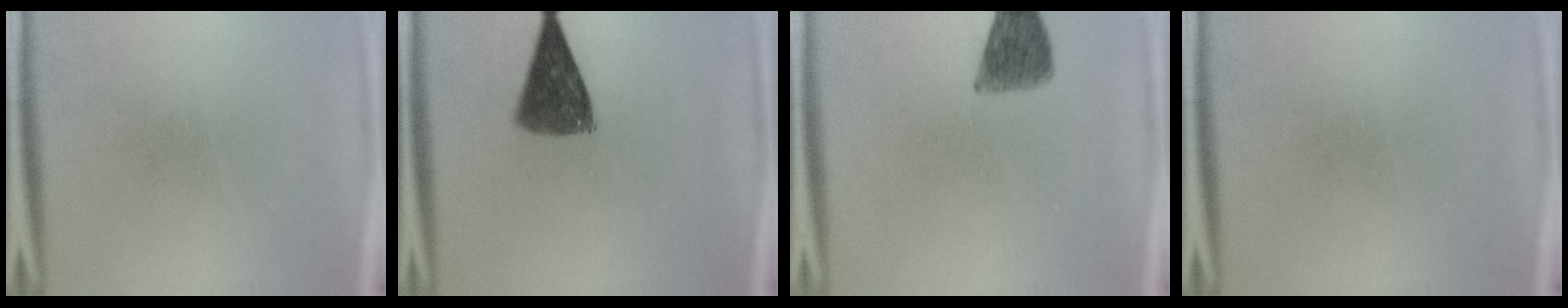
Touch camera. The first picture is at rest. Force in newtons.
{"total": 9.4}
{"total": 6.7}
{"total": 0.0}